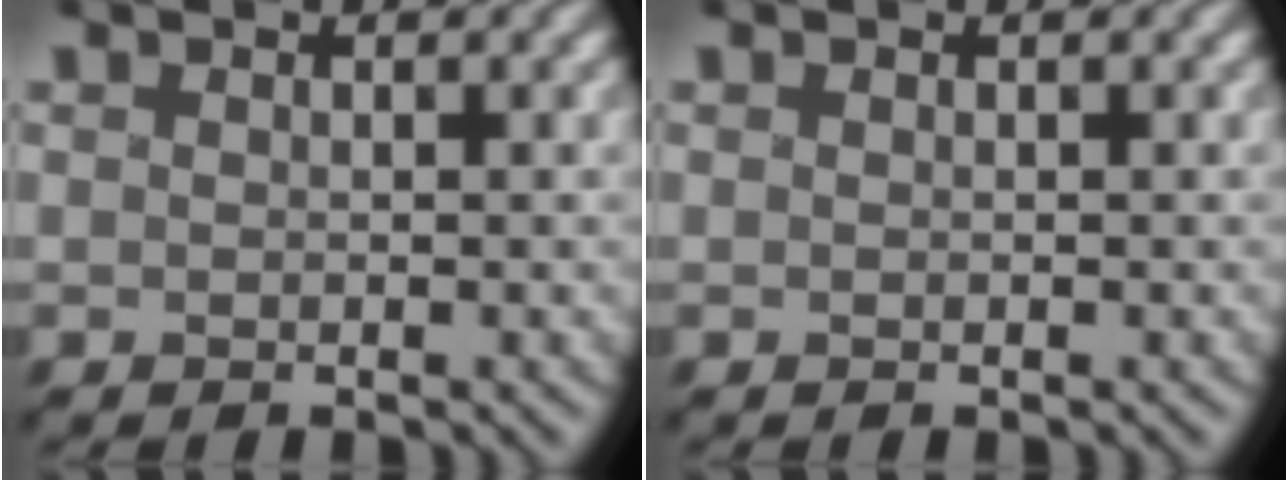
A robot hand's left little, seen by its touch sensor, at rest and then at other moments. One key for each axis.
{"total": 0.0}